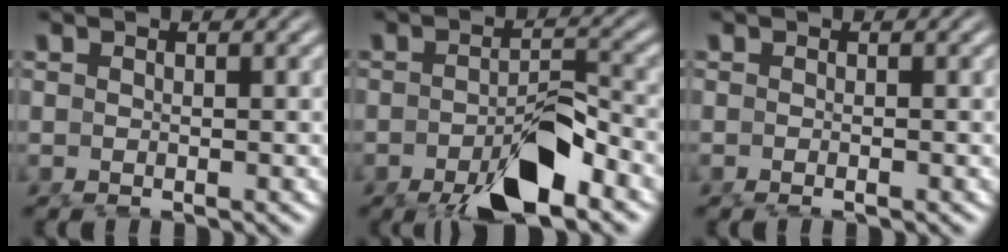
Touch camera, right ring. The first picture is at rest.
{"total": 6.1, "force": [-3.6, 1.7, 4.6], "torque": [-0.062, -0.015, -0.053]}
{"total": 0.5, "force": [-0.4, 0.1, 0.3], "torque": [-0.007, 0.000, -0.009]}